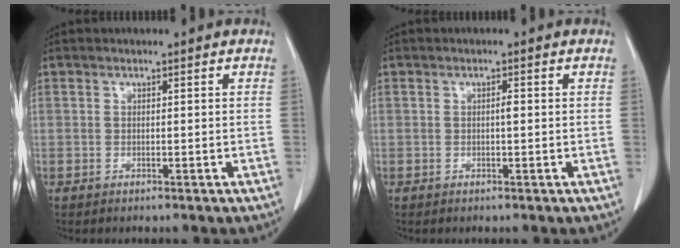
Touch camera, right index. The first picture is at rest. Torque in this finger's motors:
{"motor_torque": [0.27, -0.21, 0.11, 0.03]}